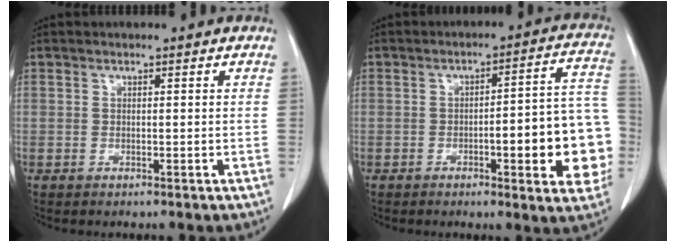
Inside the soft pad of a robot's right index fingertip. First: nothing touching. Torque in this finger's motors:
{"motor_torque": [0.59, -0.16, 0.31, 0.10]}